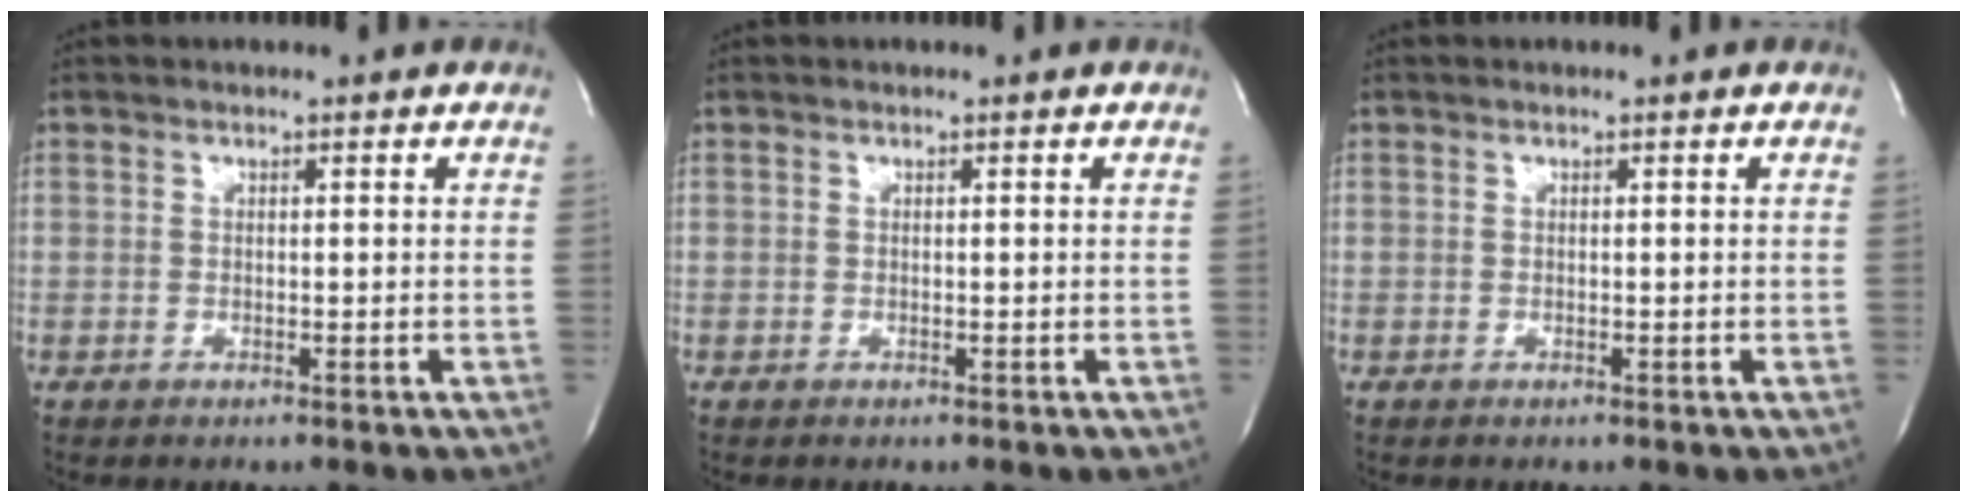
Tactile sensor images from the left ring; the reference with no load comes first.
{"total": 0.0}
{"total": 0.0}